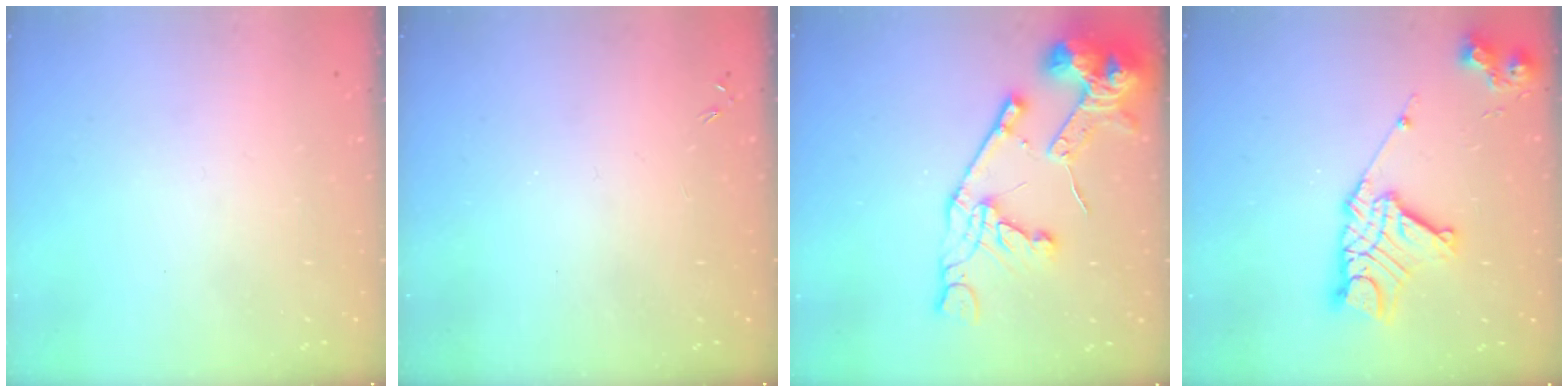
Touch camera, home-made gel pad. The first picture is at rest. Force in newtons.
{"total": 0.0}
{"total": 19.0, "press": 18.9, "slide": 2.0}
{"total": 16.1, "press": 16.0, "slide": 1.4}